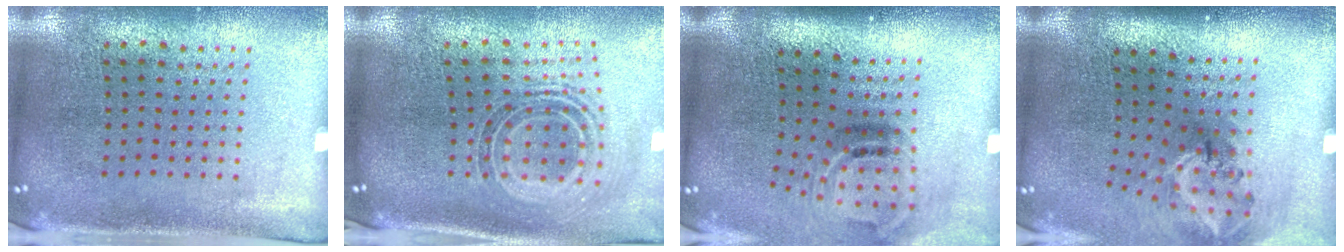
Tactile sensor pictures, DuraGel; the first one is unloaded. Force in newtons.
{"total": 1.2, "press": 1.0, "slide": 0.7}
{"total": 2.0, "press": 1.3, "slide": 1.6}
{"total": 2.0, "press": 1.3, "slide": 1.5}